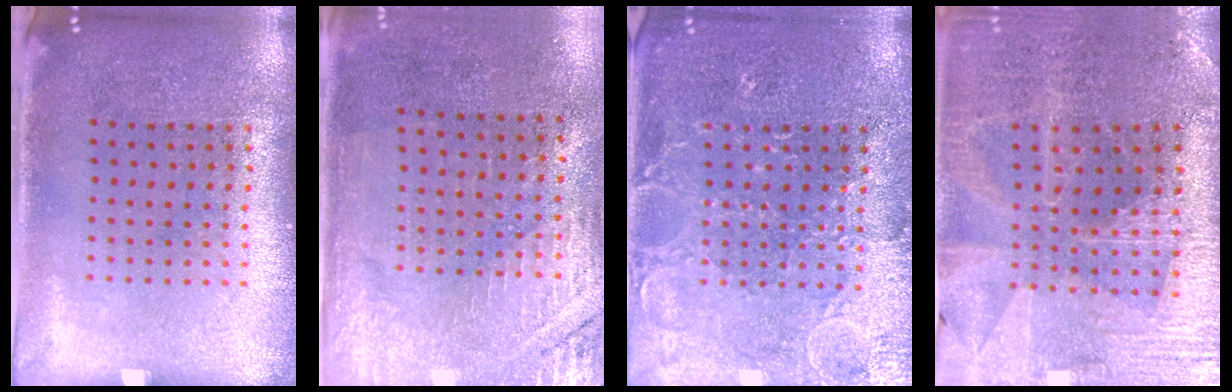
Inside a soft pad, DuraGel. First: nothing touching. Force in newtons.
{"total": 2.8, "press": 2.6, "slide": 1.0}
{"total": 4.2, "press": 4.1, "slide": 0.5}
{"total": 2.0, "press": 2.0, "slide": 0.3}